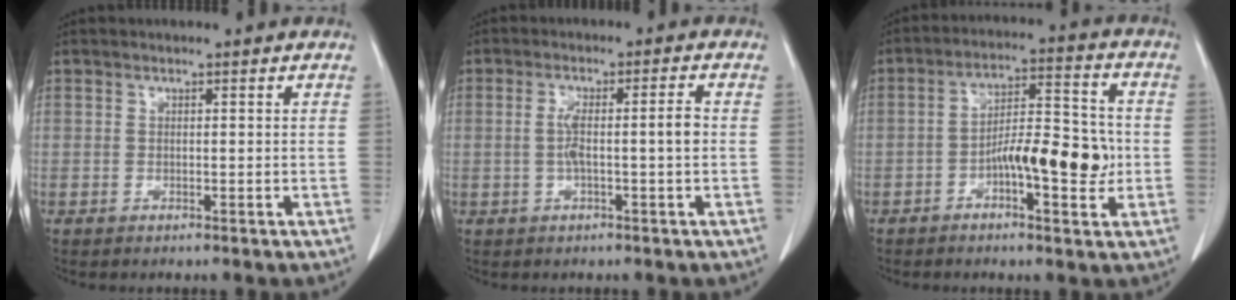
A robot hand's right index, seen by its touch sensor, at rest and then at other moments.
{"total": 5.0, "force": [-0.4, 0.1, 5.0], "torque": [-0.094, 0.011, -0.005]}
{"total": 10.9, "force": [-2.5, 3.1, 10.1], "torque": [-0.163, 0.021, -0.036]}